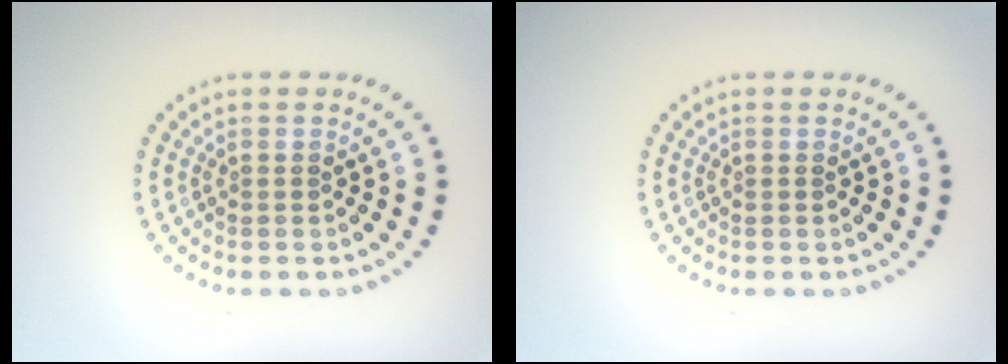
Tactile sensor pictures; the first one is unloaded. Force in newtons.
{"total": 0.0}